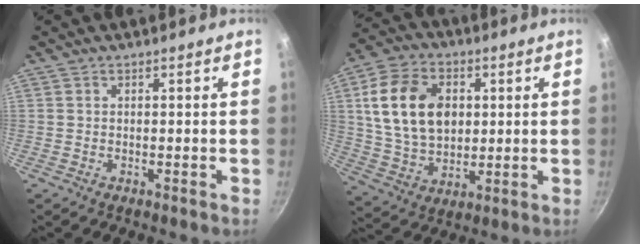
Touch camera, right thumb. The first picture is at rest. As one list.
[{"total": 17.1, "force": [3.3, 12.1, 11.7], "torque": [-0.200, -0.002, 0.063]}]